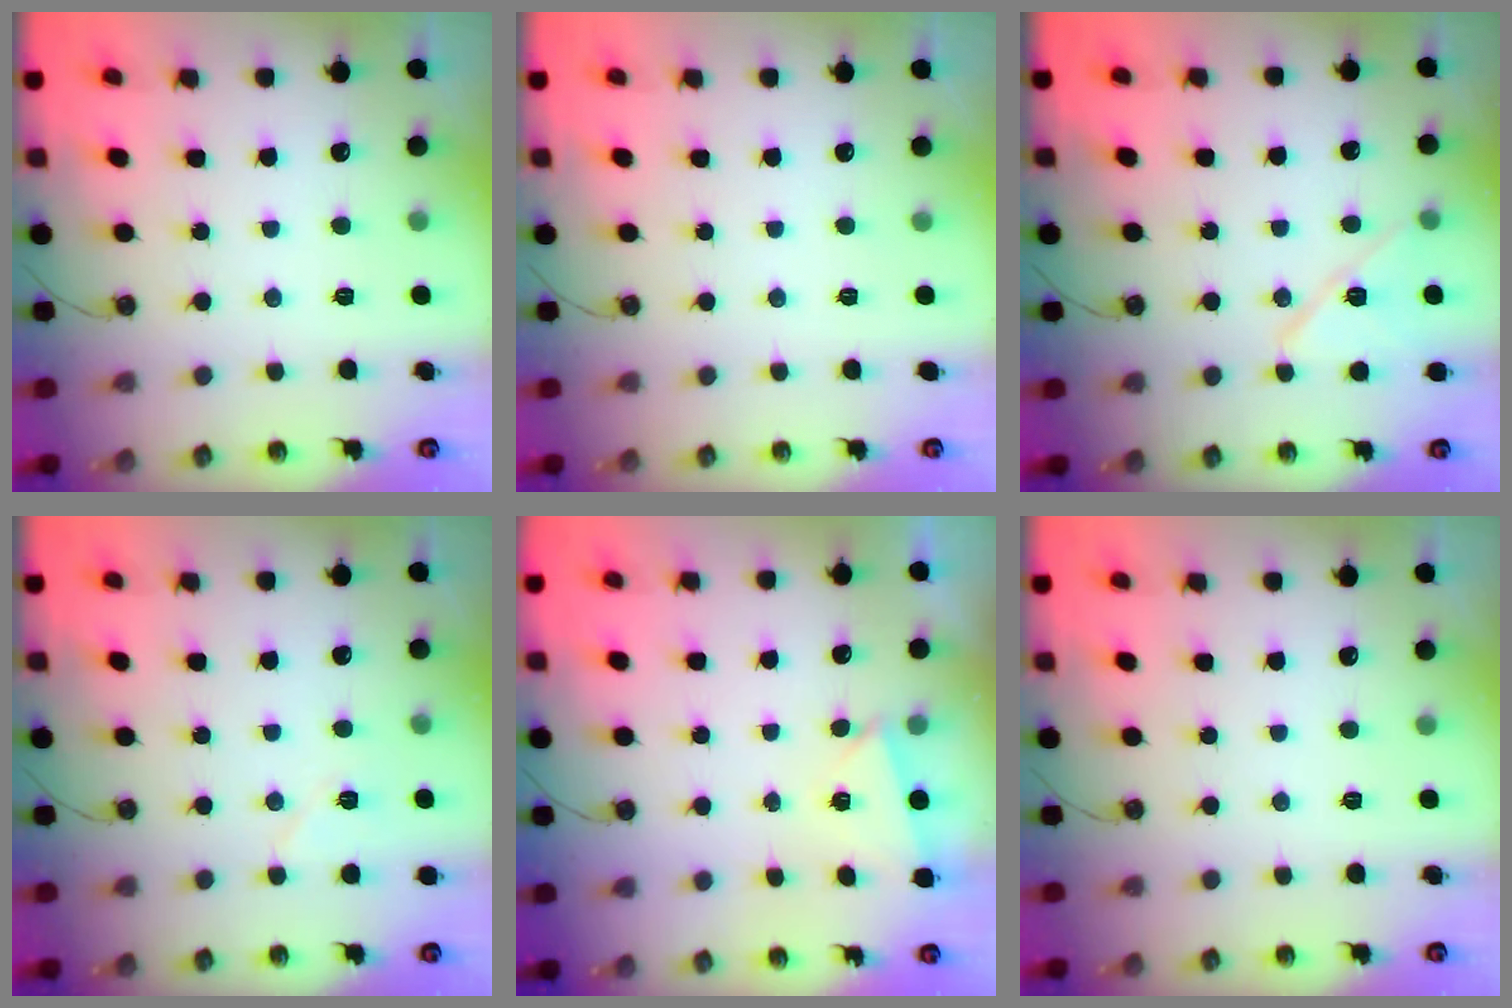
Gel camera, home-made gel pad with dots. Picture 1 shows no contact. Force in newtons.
{"total": 0.0}
{"total": 11.2, "press": 11.2, "slide": 0.6}
{"total": 6.2, "press": 5.7, "slide": 2.5}
{"total": 2.4, "press": 1.8, "slide": 1.7}
{"total": 0.0}